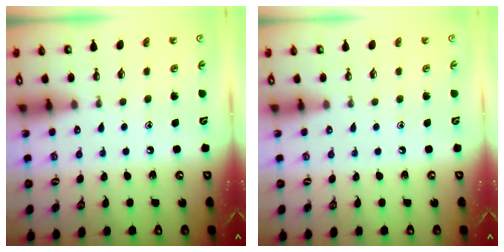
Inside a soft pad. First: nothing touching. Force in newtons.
{"total": 0.0}